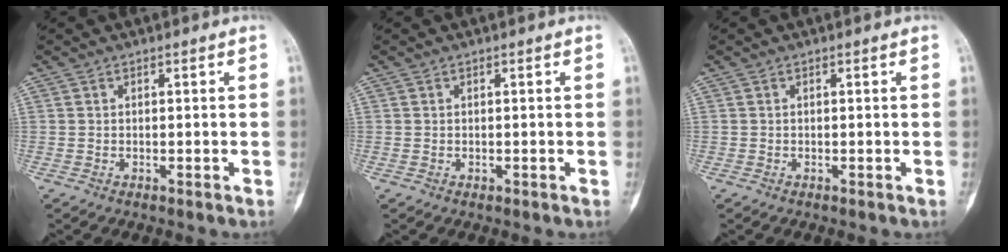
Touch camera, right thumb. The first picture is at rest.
{"total": 0.0}
{"total": 0.0}